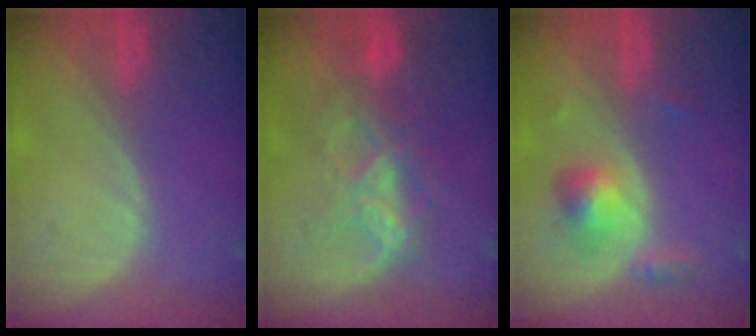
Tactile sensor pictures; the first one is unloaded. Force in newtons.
{"total": 7.9, "press": 7.2, "slide": 3.3}
{"total": 4.4, "press": 4.4, "slide": 0.2}